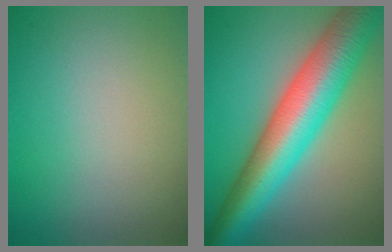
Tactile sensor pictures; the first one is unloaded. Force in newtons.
{"total": 11.6, "press": 11.6, "slide": 0.4}